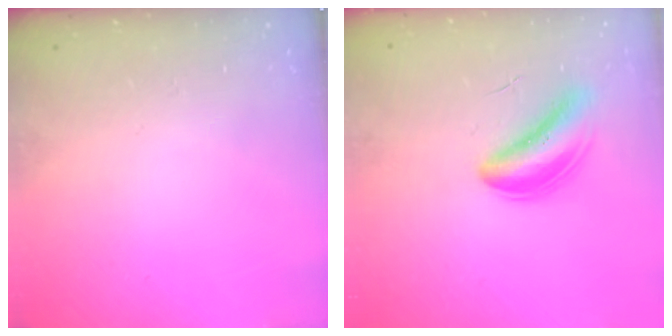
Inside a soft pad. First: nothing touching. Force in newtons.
{"total": 5.1, "press": 4.6, "slide": 2.2}